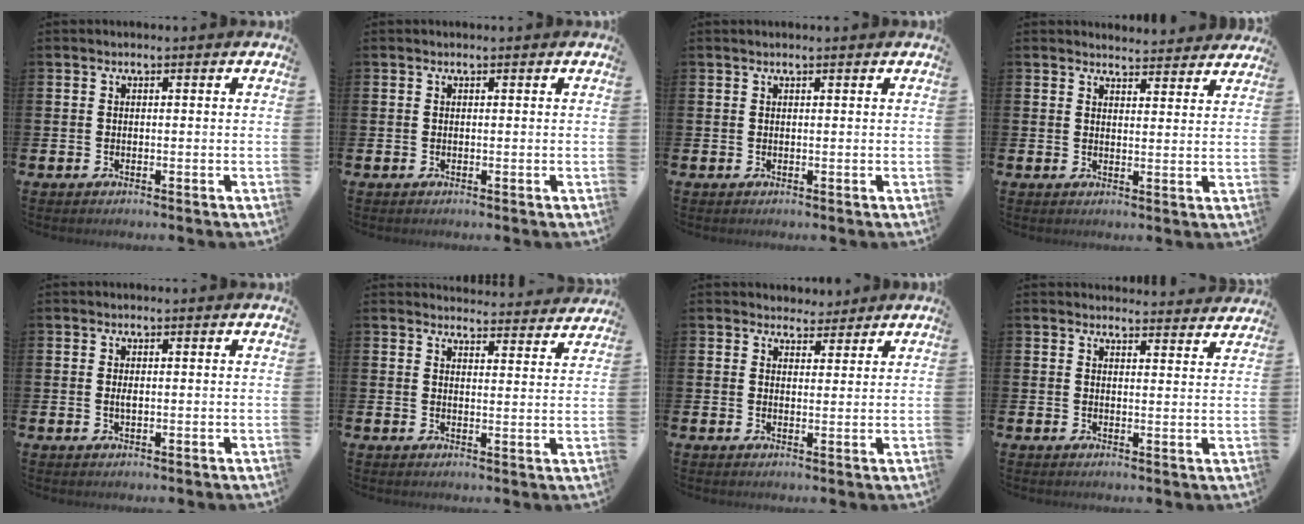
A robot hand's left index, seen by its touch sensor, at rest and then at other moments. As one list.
[{"total": 0.0}, {"total": 0.5, "force": [0.5, 0.0, 0.2], "torque": [-0.002, 0.000, 0.009]}, {"total": 3.9, "force": [3.8, 0.4, -0.2], "torque": [0.006, -0.028, 0.068]}, {"total": 1.0, "force": [0.1, 0.4, 0.9], "torque": [-0.014, 0.002, 0.000]}, {"total": 4.0, "force": [4.0, 0.3, -0.1], "torque": [0.003, -0.032, 0.071]}, {"total": 3.6, "force": [3.4, 1.3, -0.2], "torque": [0.012, -0.021, 0.060]}, {"total": 3.1, "force": [3.1, 0.2, -0.2], "torque": [0.008, -0.024, 0.054]}]